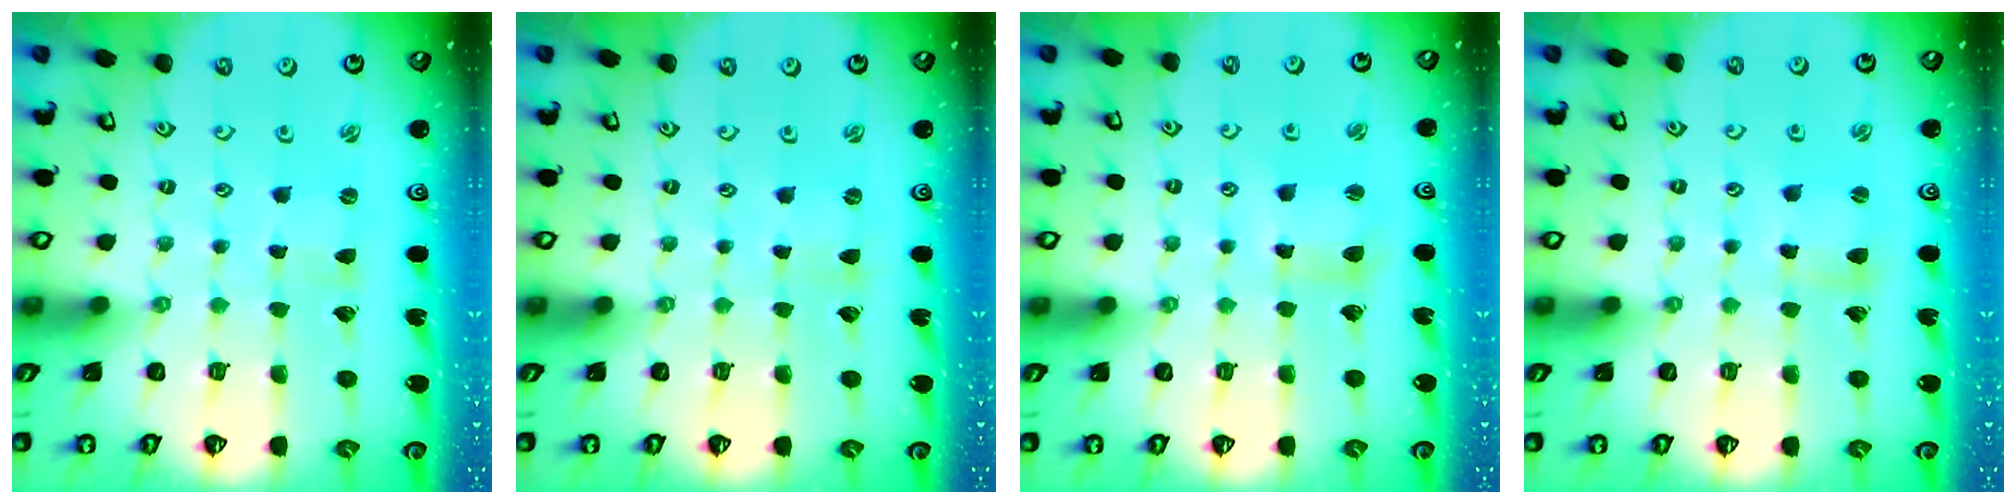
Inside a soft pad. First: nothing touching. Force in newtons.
{"total": 0.0}
{"total": 5.3, "press": 5.2, "slide": 0.8}
{"total": 2.8, "press": 2.8, "slide": 0.3}